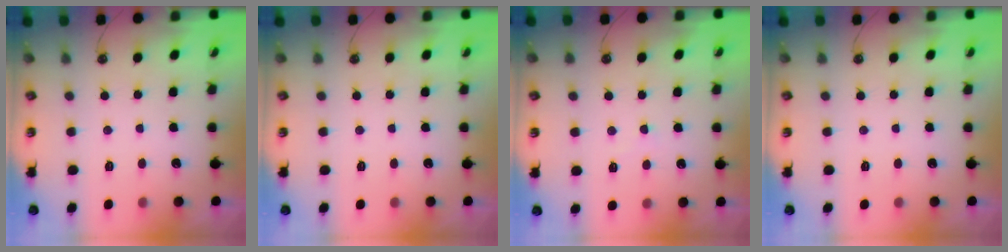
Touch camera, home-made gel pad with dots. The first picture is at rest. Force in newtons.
{"total": 0.0}
{"total": 5.6, "press": 5.6, "slide": 0.3}
{"total": 0.0}